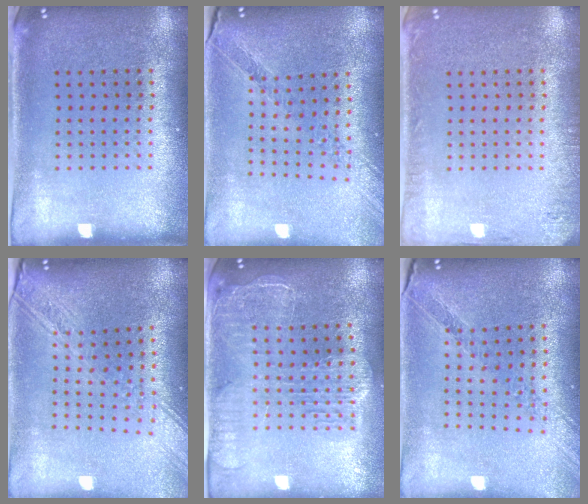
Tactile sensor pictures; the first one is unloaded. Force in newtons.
{"total": 1.1, "press": 1.1, "slide": 0.2}
{"total": 1.5, "press": 1.5, "slide": 0.2}
{"total": 2.6, "press": 2.1, "slide": 1.6}
{"total": 2.3, "press": 2.0, "slide": 1.1}
{"total": 1.1, "press": 1.1, "slide": 0.2}